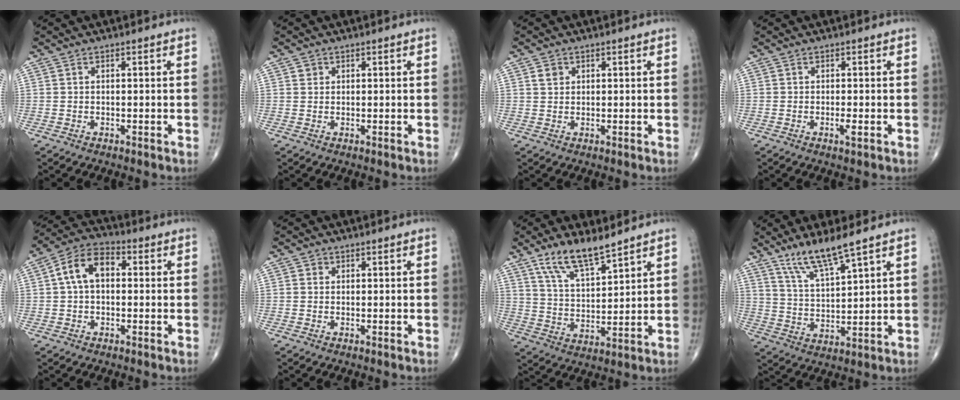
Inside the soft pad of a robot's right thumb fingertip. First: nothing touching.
{"total": 1.1, "force": [0.4, 1.0, 0.2], "torque": [0.006, -0.001, 0.004]}
{"total": 1.9, "force": [0.8, 1.5, 0.7], "torque": [-0.004, -0.003, 0.012]}
{"total": 1.5, "force": [-0.5, 0.3, 1.3], "torque": [-0.026, -0.004, -0.010]}
{"total": 9.3, "force": [1.2, 5.9, 7.0], "torque": [-0.123, 0.030, 0.013]}
{"total": 0.9, "force": [0.2, 0.8, 0.1], "torque": [0.005, 0.001, 0.002]}
{"total": 10.2, "force": [7.6, 3.0, 6.2], "torque": [-0.105, -0.047, 0.152]}
{"total": 9.1, "force": [6.8, 1.0, 6.0], "torque": [-0.119, -0.046, 0.142]}